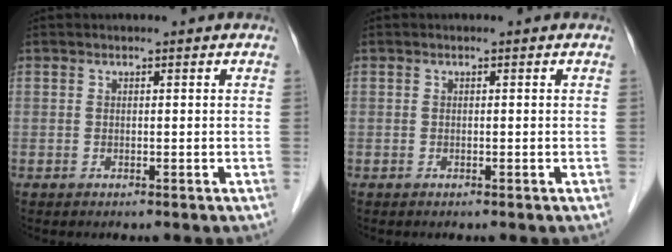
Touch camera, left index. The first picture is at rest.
{"total": 0.0}